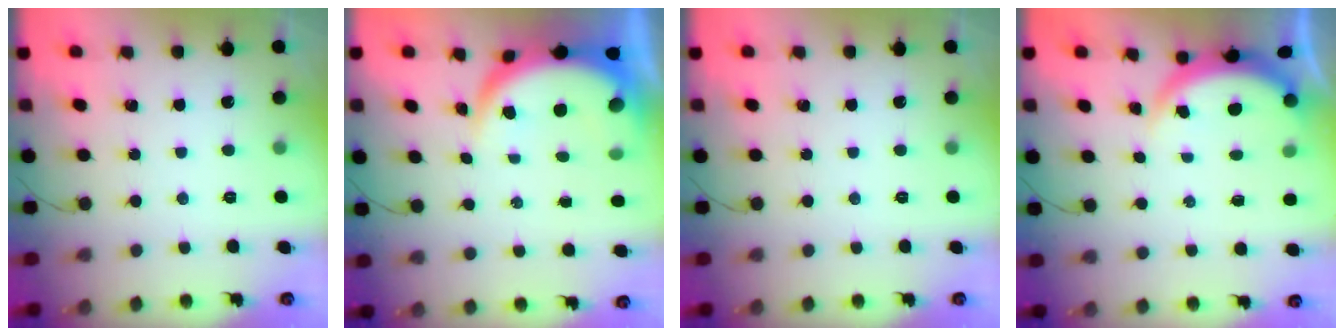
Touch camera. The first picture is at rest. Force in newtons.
{"total": 7.0, "press": 7.0, "slide": 0.5}
{"total": 0.0}
{"total": 4.3, "press": 4.3, "slide": 0.3}